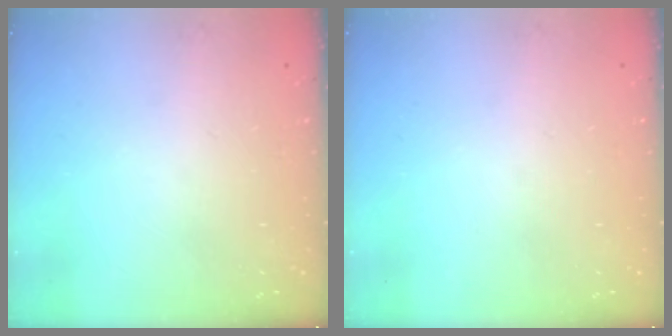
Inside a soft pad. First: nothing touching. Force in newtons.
{"total": 0.0}